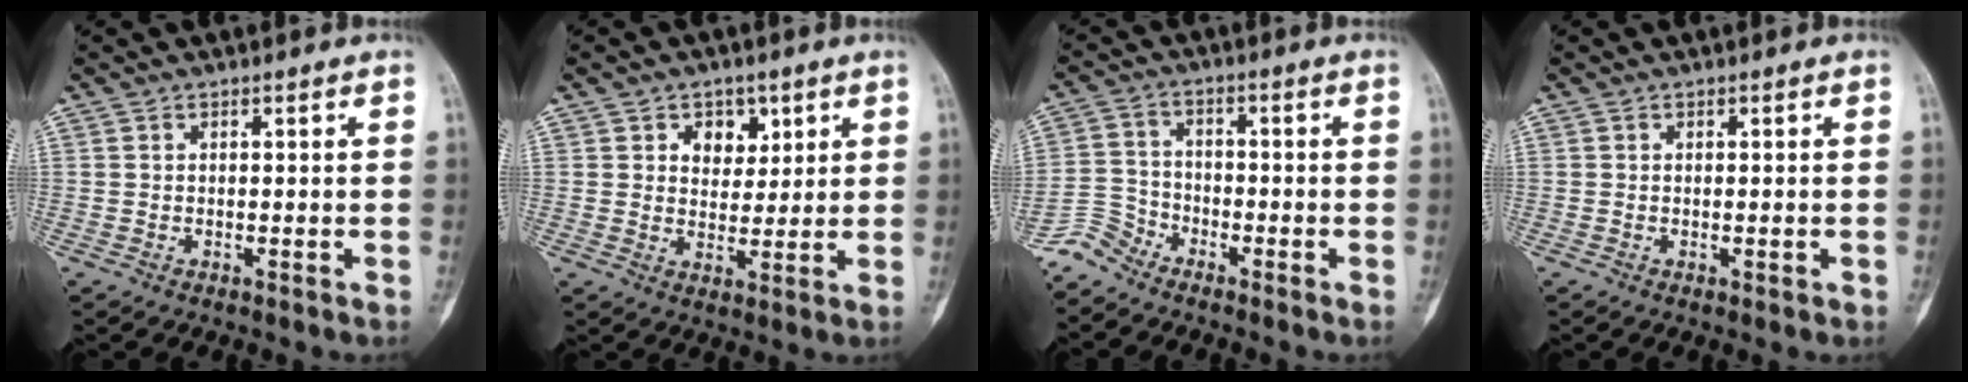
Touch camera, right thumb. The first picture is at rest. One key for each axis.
{"total": 5.5, "fx": 2.5, "fy": 4.2, "fz": 2.6, "tx": -0.008, "ty": -0.011, "tz": 0.037}
{"total": 4.9, "fx": -4.6, "fy": 1.7, "fz": -0.2, "tx": 0.004, "ty": 0.019, "tz": -0.106}
{"total": 1.0, "fx": -0.3, "fy": 0.3, "fz": 0.9, "tx": -0.010, "ty": -0.002, "tz": -0.003}